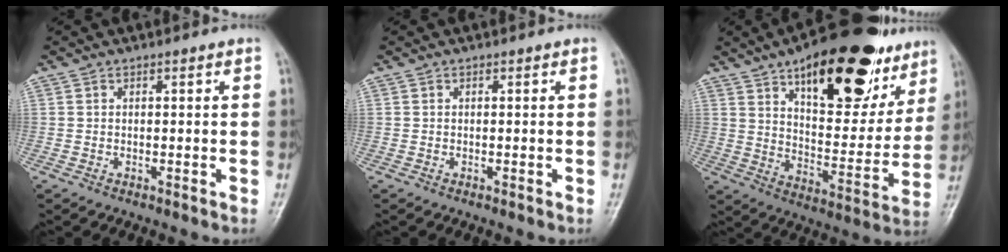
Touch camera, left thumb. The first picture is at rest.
{"total": 0.0}
{"total": 27.1, "force": [15.8, 11.6, 18.8], "torque": [-0.228, -0.043, 0.239]}